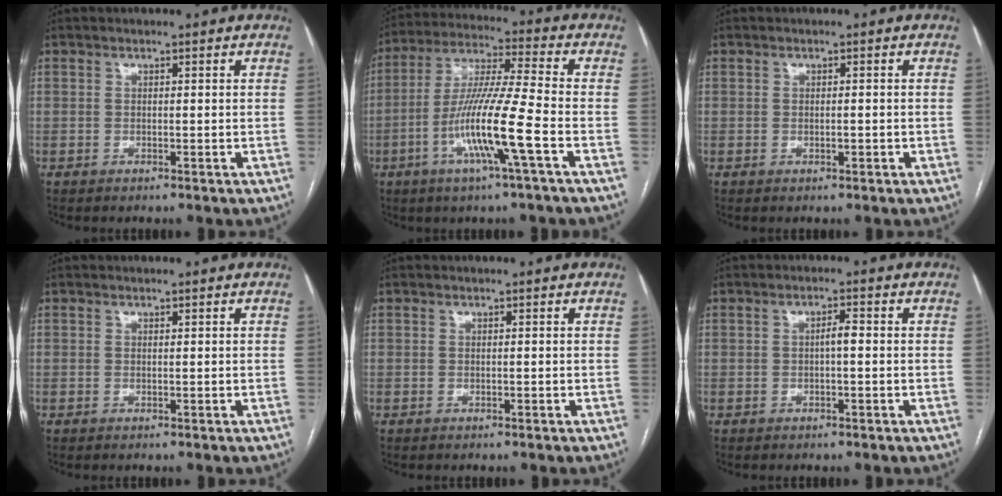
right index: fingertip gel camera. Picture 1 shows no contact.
{"total": 13.2, "force": [-4.6, -0.8, 12.4], "torque": [-0.244, -0.008, -0.094]}
{"total": 0.9, "force": [-0.3, 0.3, 0.8], "torque": [-0.017, -0.001, -0.003]}
{"total": 0.0}
{"total": 0.0}
{"total": 1.8, "force": [-0.1, 0.3, 1.8], "torque": [-0.031, 0.004, -0.003]}